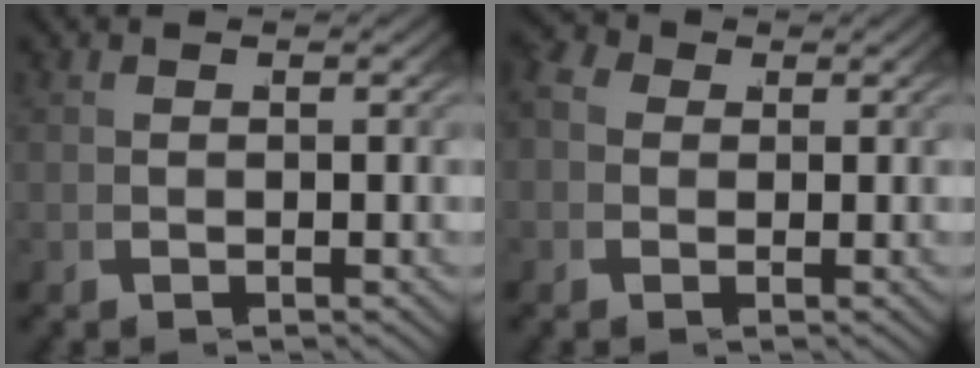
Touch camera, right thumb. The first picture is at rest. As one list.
[{"total": 3.2, "force": [0.8, 2.8, 1.2], "torque": [-0.029, 0.002, 0.003]}]